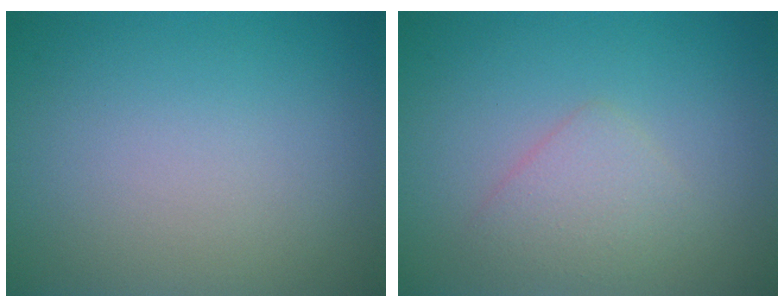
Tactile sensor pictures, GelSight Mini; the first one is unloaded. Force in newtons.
{"total": 2.2, "press": 2.2, "slide": 0.1}